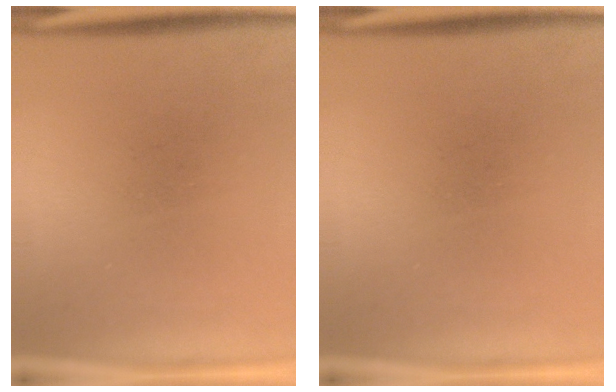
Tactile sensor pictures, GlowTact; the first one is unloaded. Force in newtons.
{"total": 0.0}